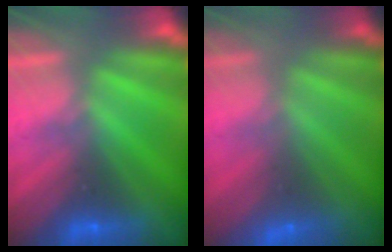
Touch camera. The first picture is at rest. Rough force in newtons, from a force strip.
{"total": 2.9}